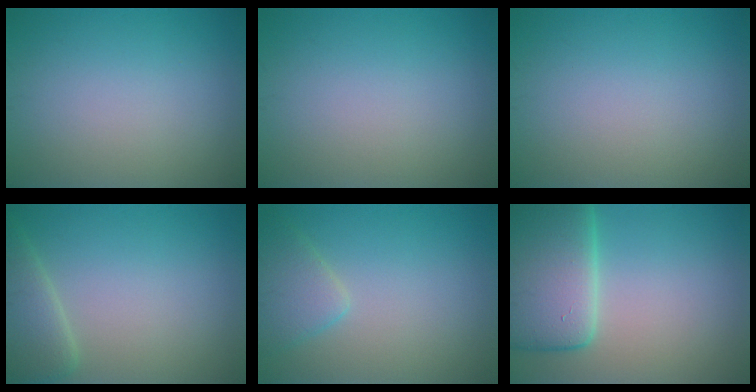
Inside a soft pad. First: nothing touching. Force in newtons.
{"total": 0.0}
{"total": 0.0}
{"total": 3.4, "press": 3.4, "slide": 0.2}
{"total": 2.8, "press": 2.8, "slide": 0.2}
{"total": 9.0, "press": 8.9, "slide": 0.6}